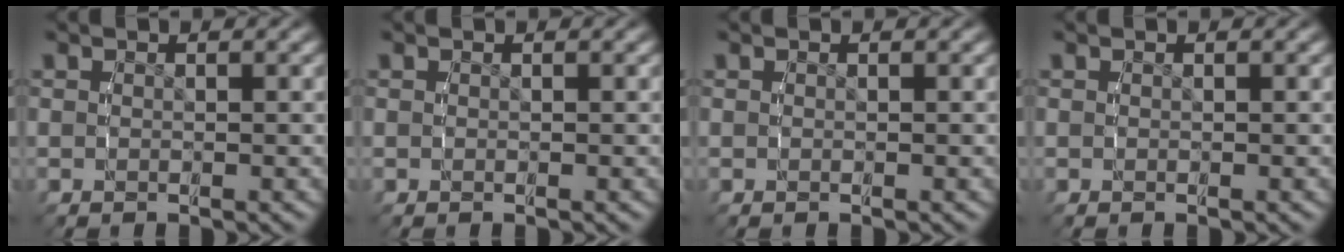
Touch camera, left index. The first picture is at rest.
{"total": 0.0}
{"total": 0.0}
{"total": 0.0}